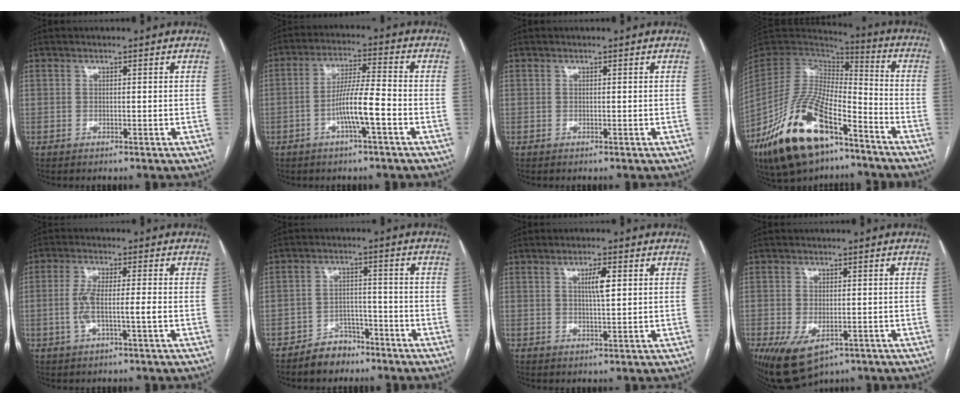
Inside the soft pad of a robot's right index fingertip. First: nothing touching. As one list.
[{"total": 7.4, "force": [-2.8, 0.2, 6.9], "torque": [-0.129, 0.008, -0.049]}, {"total": 0.0}, {"total": 22.1, "force": [-13.6, 8.3, 15.3], "torque": [-0.316, -0.015, -0.240]}, {"total": 5.3, "force": [-1.1, 0.5, 5.2], "torque": [-0.111, 0.009, -0.019]}, {"total": 5.4, "force": [-4.1, 3.4, 0.9], "torque": [-0.011, 0.014, -0.065]}, {"total": 3.5, "force": [1.0, 0.5, 3.3], "torque": [-0.057, 0.002, 0.017]}, {"total": 8.0, "force": [-4.1, 4.3, 5.3], "torque": [-0.089, -0.012, -0.056]}]